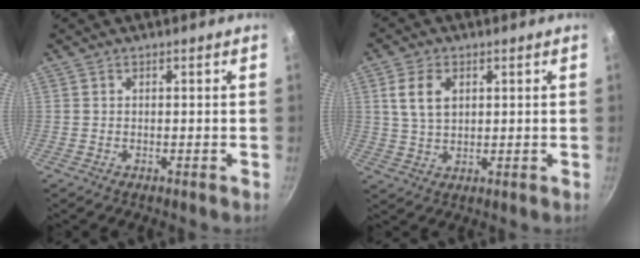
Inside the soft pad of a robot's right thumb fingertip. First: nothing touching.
{"total": 6.3, "force": [2.0, 4.1, 4.4], "torque": [-0.073, -0.003, 0.040]}